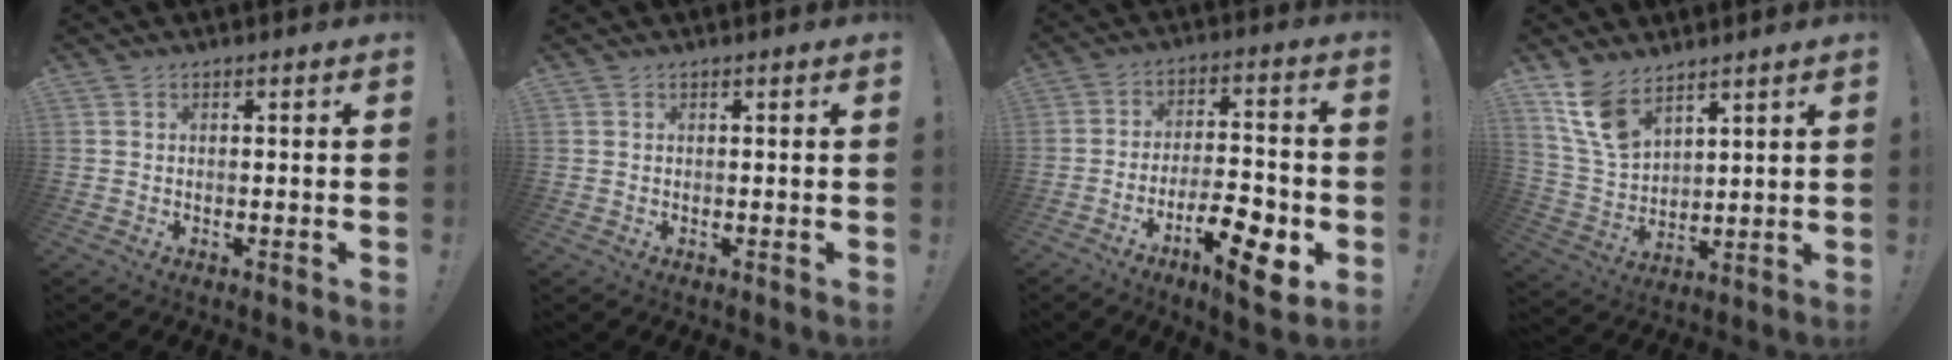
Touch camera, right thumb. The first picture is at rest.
{"total": 0.0}
{"total": 15.0, "force": [-7.2, 5.2, 12.0], "torque": [-0.157, 0.045, -0.111]}
{"total": 11.2, "force": [7.9, 5.8, 5.4], "torque": [-0.110, -0.037, 0.158]}